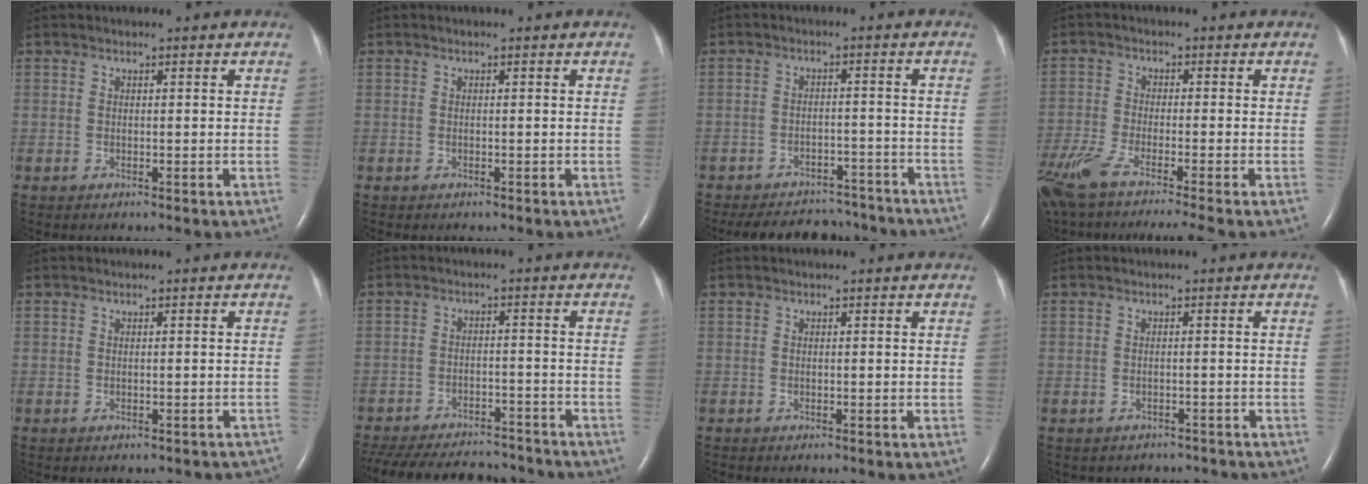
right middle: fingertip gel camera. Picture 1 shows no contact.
{"total": 0.0}
{"total": 14.0, "force": [-12.6, 4.9, 3.6], "torque": [-0.068, 0.007, -0.161]}
{"total": 14.1, "force": [-11.1, -0.2, 8.6], "torque": [-0.167, -0.042, -0.187]}
{"total": 2.8, "force": [-2.3, 1.3, 0.9], "torque": [-0.001, 0.007, -0.020]}
{"total": 20.9, "force": [-18.4, 6.2, 7.7], "torque": [-0.200, -0.027, -0.256]}
{"total": 0.0}
{"total": 3.8, "force": [-3.4, 1.8, 0.1], "torque": [-0.006, 0.009, -0.037]}